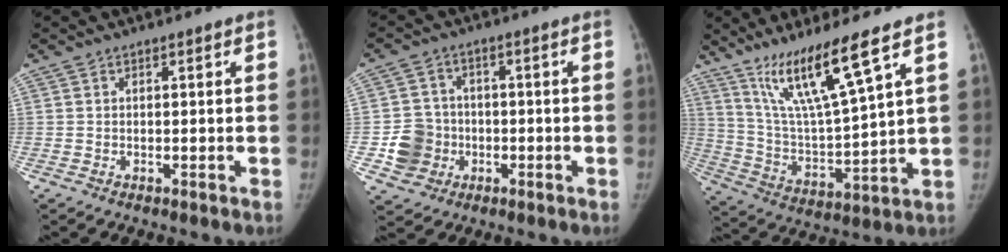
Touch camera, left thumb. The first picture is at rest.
{"total": 7.9, "force": [-1.8, 7.5, 1.7], "torque": [0.001, 0.016, -0.029]}
{"total": 15.0, "force": [9.7, 0.6, 11.5], "torque": [-0.211, -0.057, 0.193]}